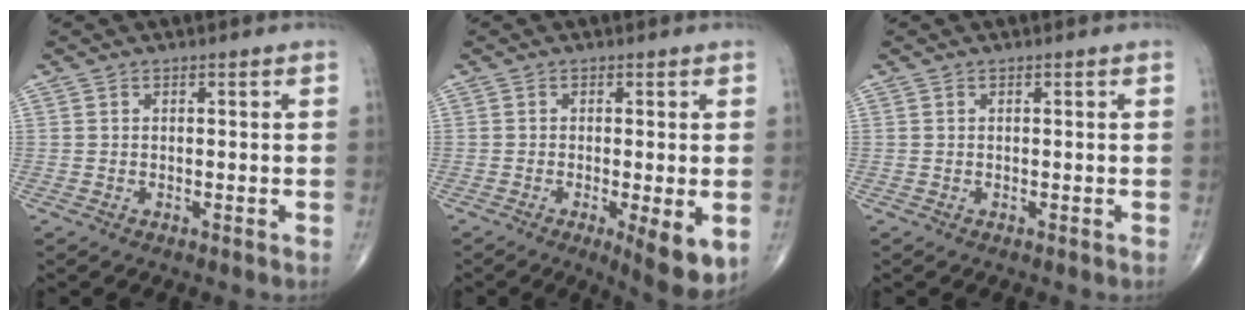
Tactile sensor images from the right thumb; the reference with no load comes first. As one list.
[{"total": 7.5, "force": [-1.9, 1.8, 7.0], "torque": [-0.102, -0.021, -0.026]}, {"total": 0.0}]